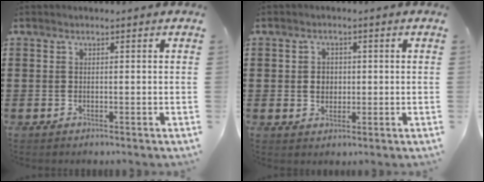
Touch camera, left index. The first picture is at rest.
{"total": 2.6, "force": [0.1, 2.3, 1.1], "torque": [-0.031, 0.008, -0.001]}